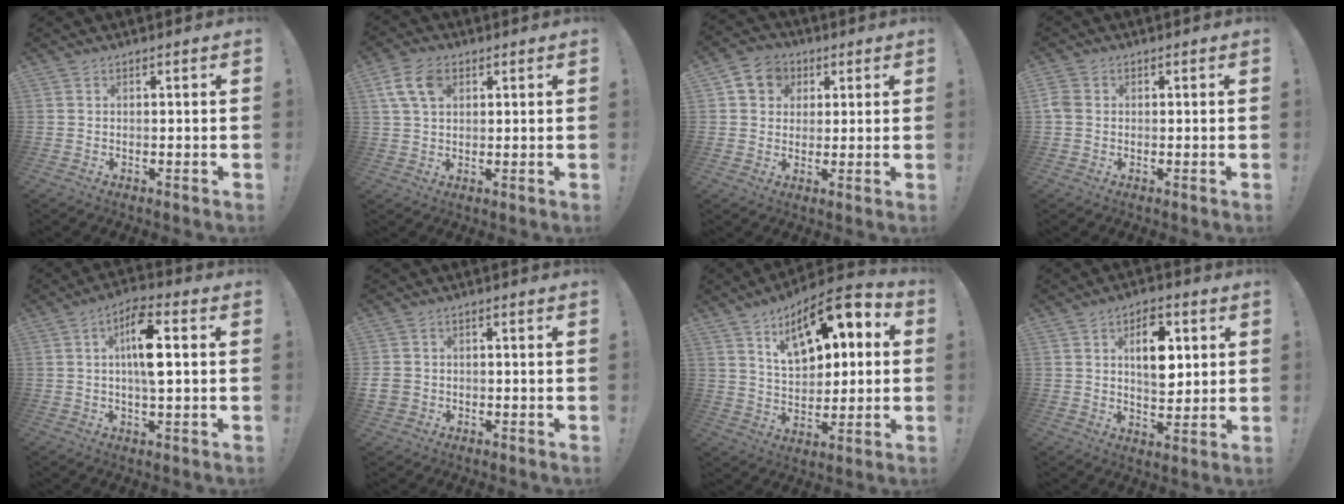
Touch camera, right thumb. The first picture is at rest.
{"total": 8.8, "force": [3.3, 5.7, 5.8], "torque": [-0.108, 0.004, 0.066]}
{"total": 8.0, "force": [2.4, 7.2, 2.8], "torque": [-0.040, 0.000, 0.050]}
{"total": 3.5, "force": [0.3, 2.8, 2.0], "torque": [-0.036, 0.003, 0.007]}
{"total": 10.8, "force": [1.5, 3.6, 10.1], "torque": [-0.159, 0.004, 0.021]}
{"total": 4.3, "force": [-1.0, 3.6, 2.0], "torque": [-0.047, -0.001, -0.020]}
{"total": 17.0, "force": [8.4, 8.8, 11.9], "torque": [-0.180, -0.044, 0.145]}
{"total": 10.7, "force": [3.4, 6.3, 7.9], "torque": [-0.111, -0.004, 0.059]}